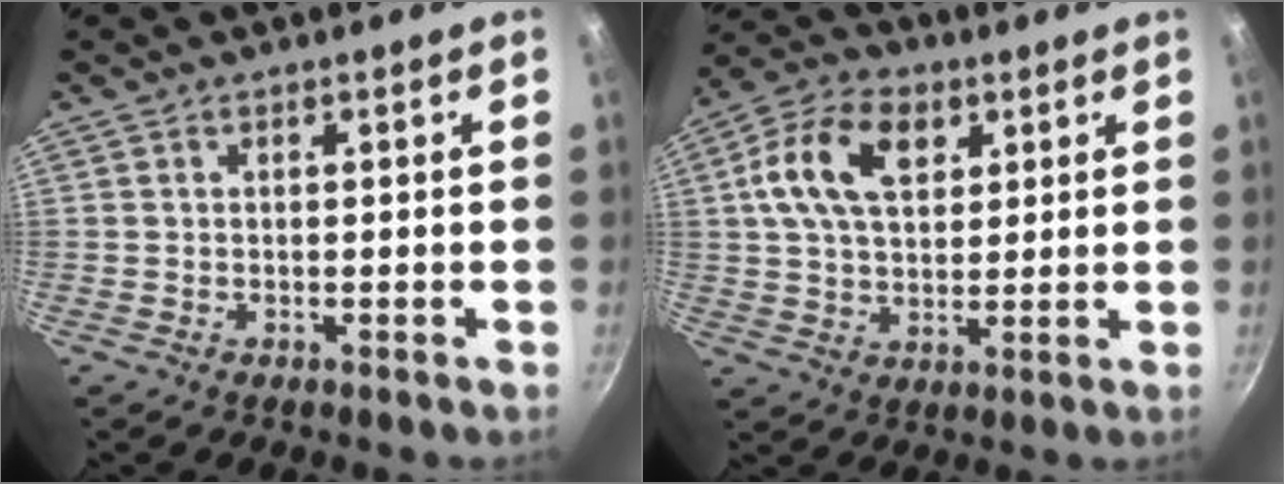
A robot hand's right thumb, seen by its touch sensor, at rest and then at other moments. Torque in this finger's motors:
{"motor_torque": [-0.69, 0.84, 0.61, -0.24, 0.29]}